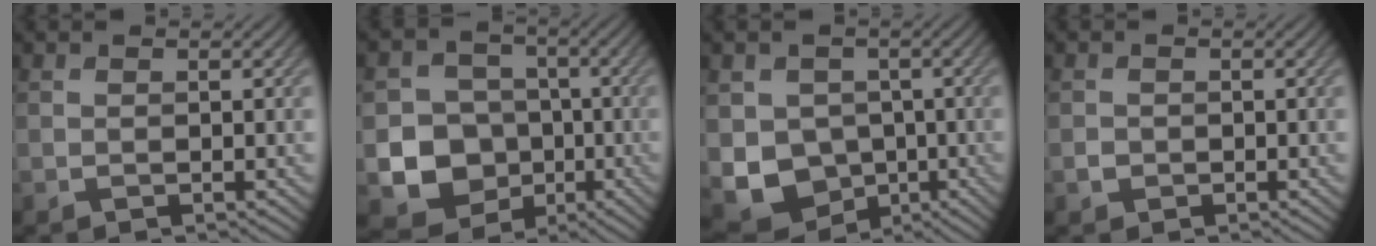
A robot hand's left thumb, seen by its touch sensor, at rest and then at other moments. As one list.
[{"total": 9.4, "force": [-2.4, 8.2, 3.8], "torque": [-0.087, -0.023, -0.067]}, {"total": 8.1, "force": [-1.4, 7.2, 3.5], "torque": [-0.084, -0.030, -0.033]}, {"total": 1.1, "force": [-0.4, 1.0, 0.3], "torque": [-0.001, -0.004, -0.011]}]